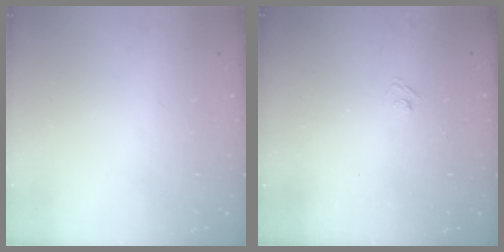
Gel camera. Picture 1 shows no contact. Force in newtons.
{"total": 2.7, "press": 2.5, "slide": 0.9}